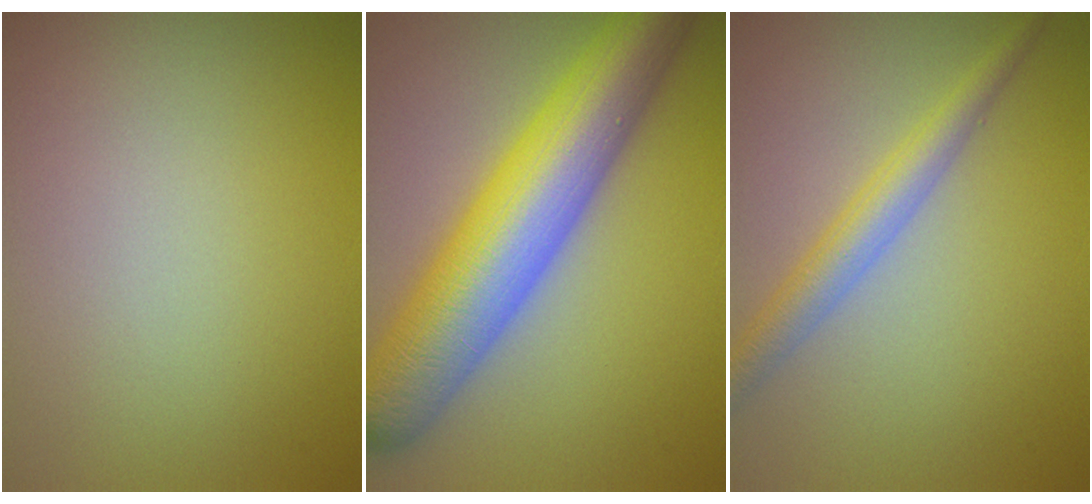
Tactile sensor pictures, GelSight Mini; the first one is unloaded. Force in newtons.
{"total": 11.2, "press": 11.2, "slide": 0.3}
{"total": 3.3, "press": 3.3, "slide": 0.1}